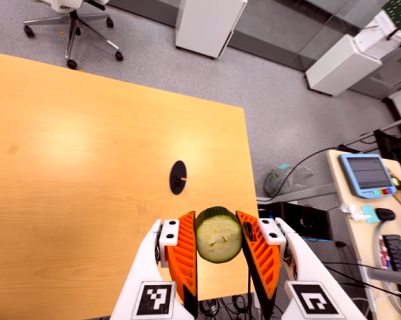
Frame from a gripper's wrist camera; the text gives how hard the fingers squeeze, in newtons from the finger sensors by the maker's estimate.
{"total": 9.8, "left": 9.6, "right": 10.0}